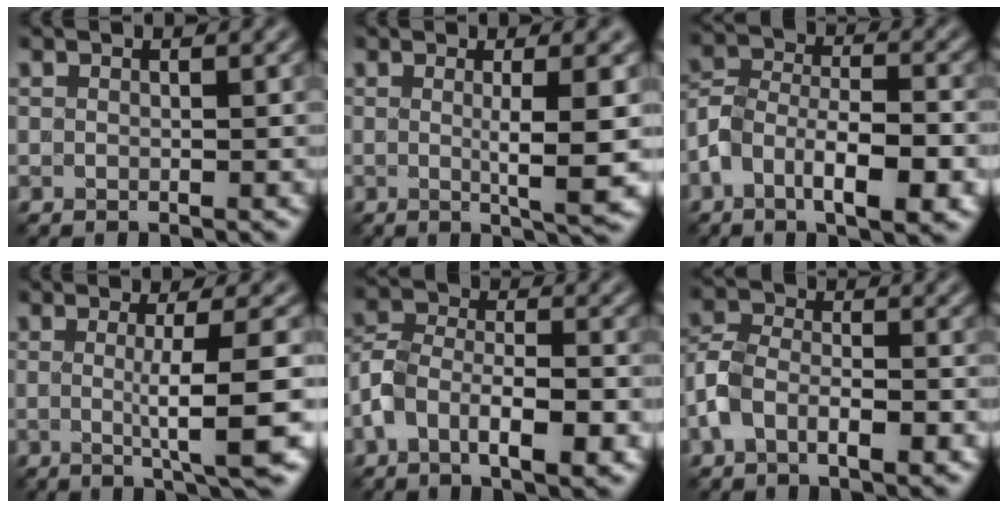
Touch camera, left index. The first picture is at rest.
{"total": 5.1, "force": [0.0, 0.7, 5.1], "torque": [-0.075, -0.005, 0.002]}
{"total": 7.2, "force": [-3.5, 3.1, 5.5], "torque": [-0.095, 0.004, -0.060]}
{"total": 6.5, "force": [-0.4, 1.1, 6.4], "torque": [-0.093, -0.004, -0.002]}
{"total": 6.6, "force": [-3.1, 2.9, 5.1], "torque": [-0.090, 0.007, -0.056]}
{"total": 4.8, "force": [-2.2, 2.4, 3.6], "torque": [-0.068, 0.009, -0.045]}